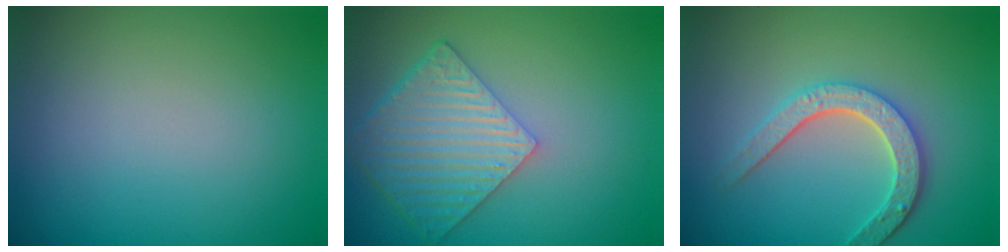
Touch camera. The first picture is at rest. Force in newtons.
{"total": 6.1, "press": 4.5, "slide": 4.1}
{"total": 4.0, "press": 3.3, "slide": 2.2}